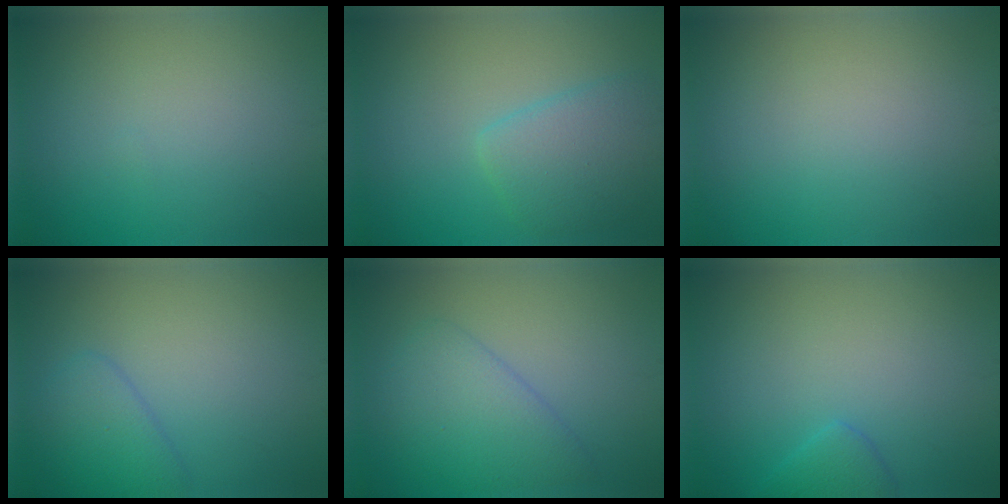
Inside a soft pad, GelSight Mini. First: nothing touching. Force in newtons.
{"total": 3.9, "press": 3.9, "slide": 0.3}
{"total": 0.0}
{"total": 2.7, "press": 2.6, "slide": 0.2}
{"total": 4.0, "press": 4.0, "slide": 0.2}
{"total": 1.7, "press": 1.7, "slide": 0.1}